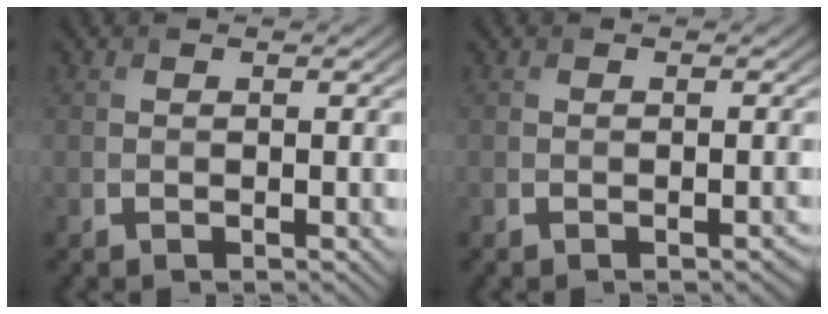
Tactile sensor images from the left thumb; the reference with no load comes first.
{"total": 0.7, "force": [-0.4, 0.2, 0.6], "torque": [-0.007, -0.002, -0.005]}